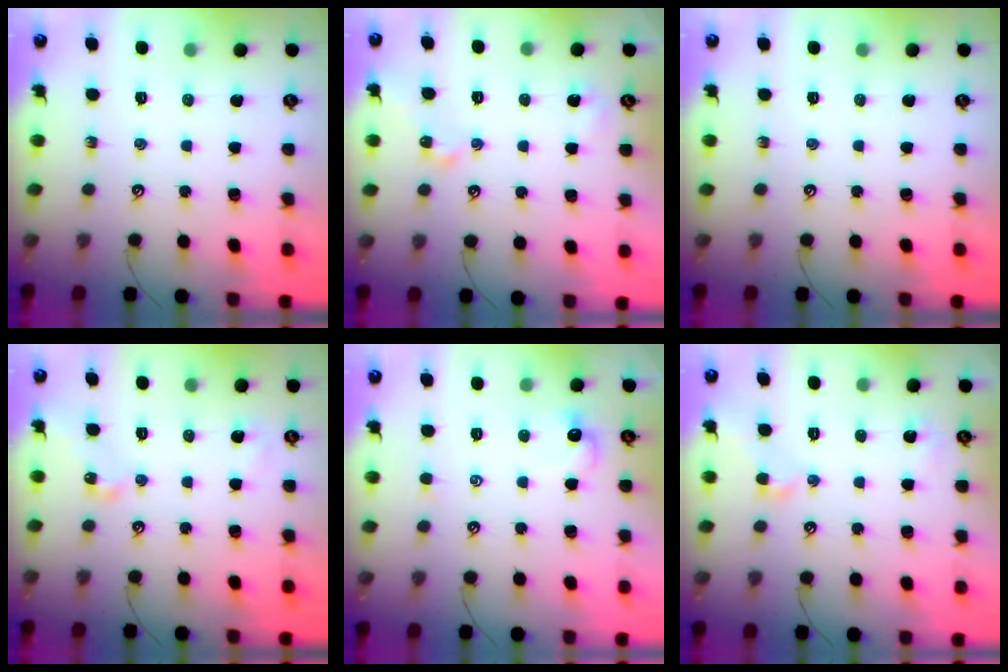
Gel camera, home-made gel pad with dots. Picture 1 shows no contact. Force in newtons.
{"total": 3.5, "press": 3.5, "slide": 0.6}
{"total": 0.0}
{"total": 7.8, "press": 7.8, "slide": 0.6}
{"total": 0.8, "press": 0.6, "slide": 0.6}
{"total": 1.7, "press": 1.6, "slide": 0.5}